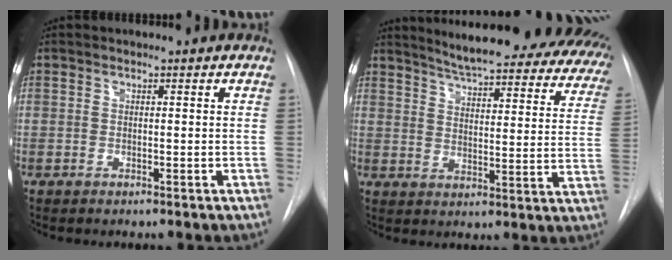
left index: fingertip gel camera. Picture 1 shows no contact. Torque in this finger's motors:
{"motor_torque": [0.52, -0.53, 0.38, 0.08]}